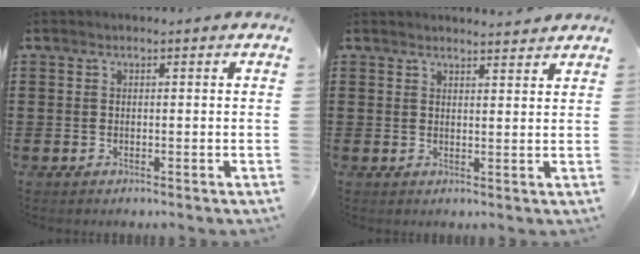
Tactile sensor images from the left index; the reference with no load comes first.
{"total": 2.2, "force": [2.2, -0.1, 0.2], "torque": [-0.010, -0.004, 0.042]}